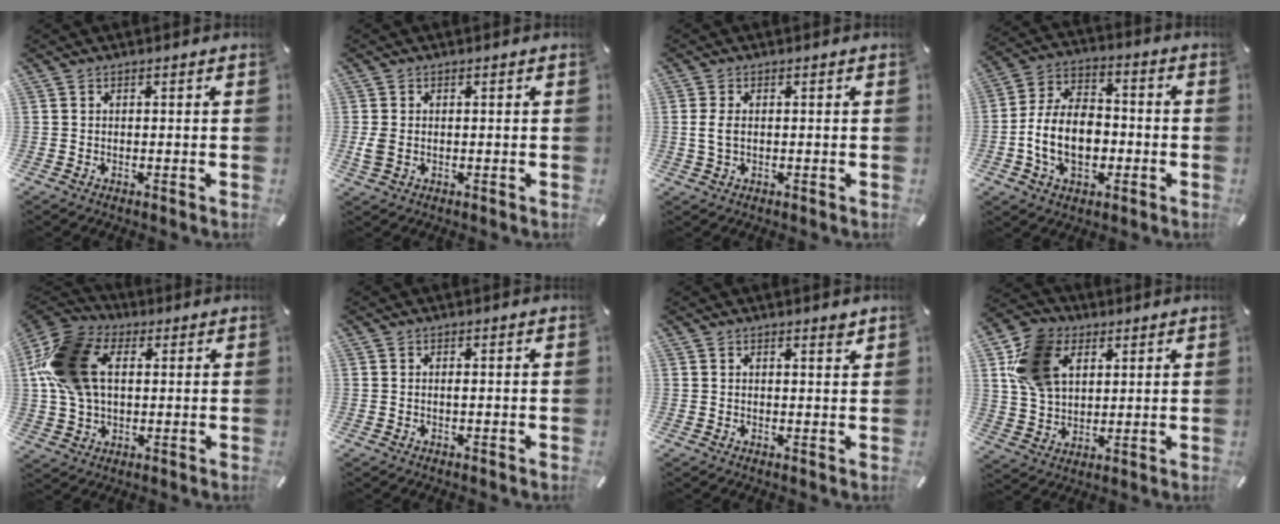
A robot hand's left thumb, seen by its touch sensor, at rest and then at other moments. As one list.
[{"total": 2.5, "force": [-0.2, 1.7, 1.8], "torque": [-0.033, -0.002, -0.006]}, {"total": 3.3, "force": [0.1, 2.0, 2.7], "torque": [-0.059, 0.003, 0.000]}, {"total": 13.4, "force": [-3.5, 9.1, 9.2], "torque": [-0.198, 0.009, -0.063]}, {"total": 18.9, "force": [3.9, 13.0, 13.2], "torque": [-0.296, 0.016, 0.072]}, {"total": 0.6, "force": [0.0, 0.0, 0.6], "torque": [-0.013, -0.004, 0.000]}, {"total": 1.6, "force": [1.3, 0.4, 0.9], "torque": [-0.003, -0.008, 0.020]}, {"total": 13.3, "force": [5.1, 9.9, 7.3], "torque": [-0.172, 0.007, 0.100]}]